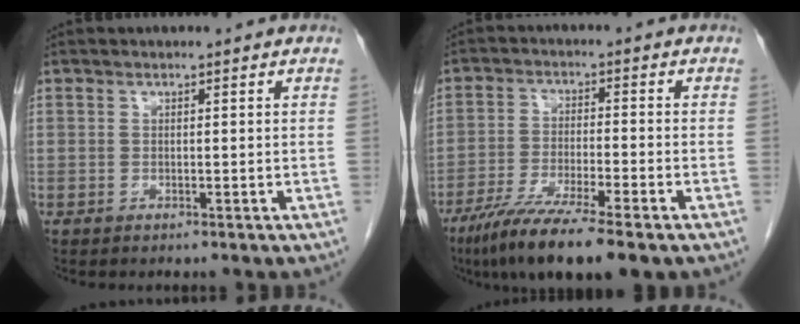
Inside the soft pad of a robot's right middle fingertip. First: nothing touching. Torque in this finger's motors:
{"motor_torque": [0.94, -0.90, 0.21, 0.12]}